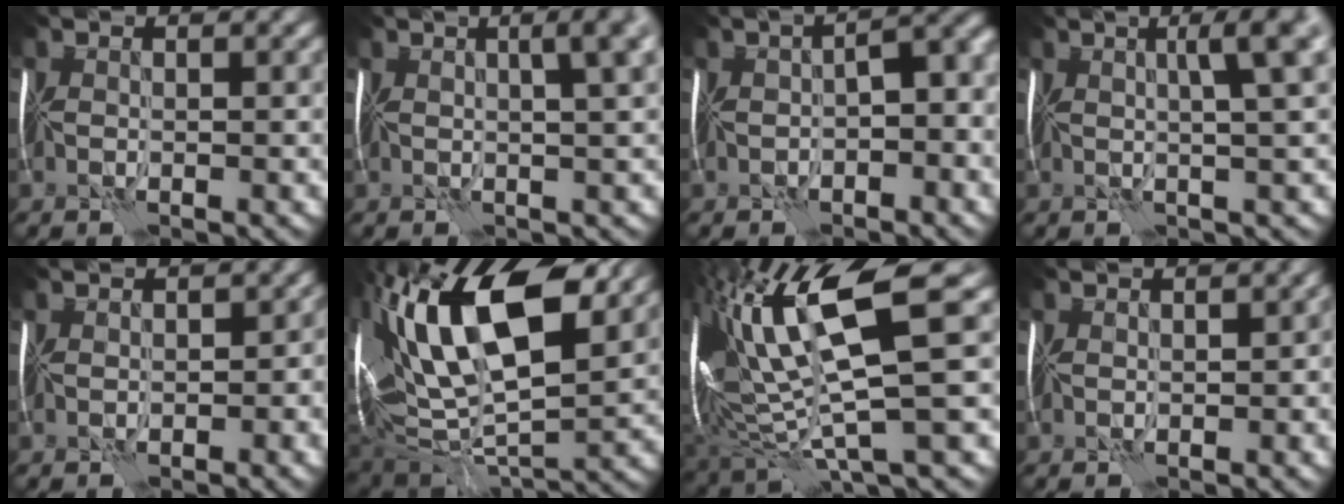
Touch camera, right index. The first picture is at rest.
{"total": 6.9, "force": [2.5, 2.6, 5.9], "torque": [-0.032, 0.043, 0.005]}
{"total": 6.1, "force": [-0.4, 2.7, 5.5], "torque": [-0.061, 0.016, -0.008]}
{"total": 5.8, "force": [1.9, 1.1, 5.3], "torque": [-0.049, 0.022, 0.022]}
{"total": 3.3, "force": [-0.5, 2.3, 2.3], "torque": [-0.004, 0.003, -0.005]}
{"total": 16.0, "force": [5.2, 7.6, 13.0], "torque": [-0.233, 0.019, 0.084]}
{"total": 13.8, "force": [4.2, 3.5, 12.7], "torque": [-0.246, 0.006, 0.082]}
{"total": 1.8, "force": [-0.1, 1.2, 1.4], "torque": [-0.005, -0.002, 0.005]}